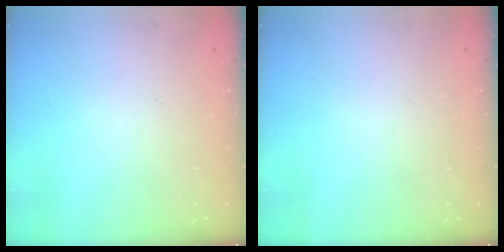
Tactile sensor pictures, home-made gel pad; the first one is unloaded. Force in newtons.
{"total": 0.0}